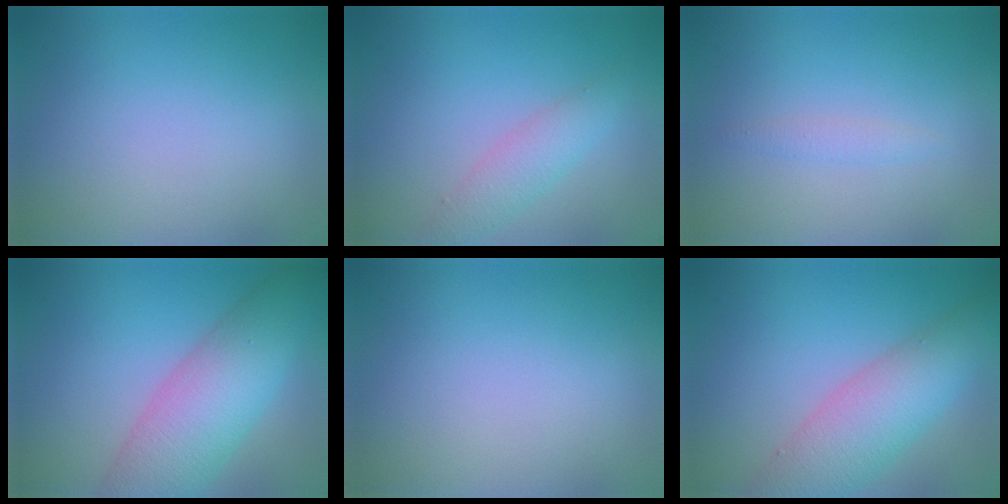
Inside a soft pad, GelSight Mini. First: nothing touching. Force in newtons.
{"total": 2.5, "press": 2.5, "slide": 0.1}
{"total": 1.0, "press": 1.0, "slide": 0.0}
{"total": 7.8, "press": 7.8, "slide": 0.3}
{"total": 0.0}
{"total": 6.5, "press": 6.5, "slide": 0.2}